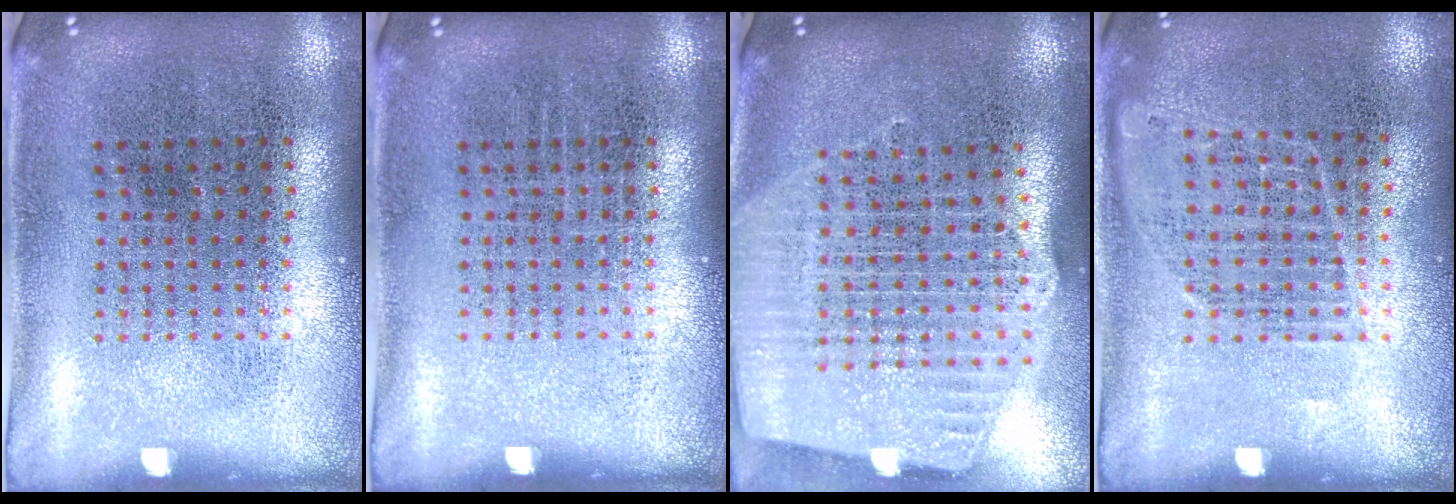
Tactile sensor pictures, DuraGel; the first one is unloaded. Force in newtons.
{"total": 0.0}
{"total": 2.5, "press": 2.1, "slide": 1.4}
{"total": 0.9, "press": 0.8, "slide": 0.2}